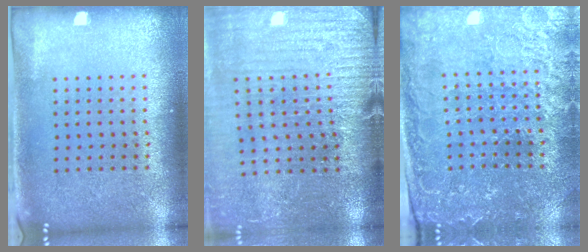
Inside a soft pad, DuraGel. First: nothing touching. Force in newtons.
{"total": 3.2, "press": 3.0, "slide": 1.0}
{"total": 1.7, "press": 1.7, "slide": 0.3}